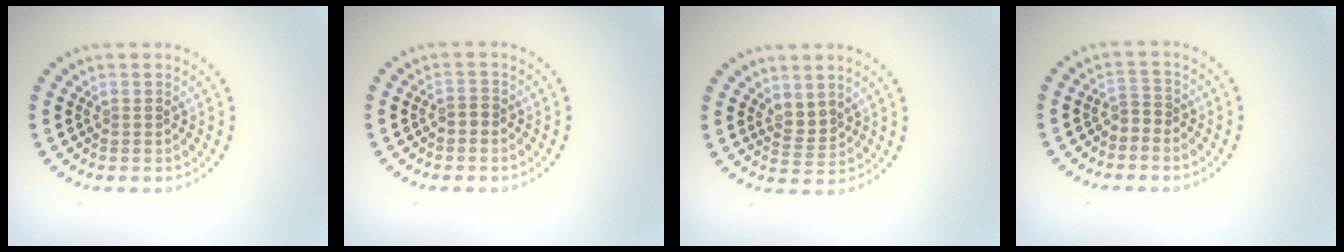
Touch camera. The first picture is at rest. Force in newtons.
{"total": 0.8, "press": 0.8, "slide": 0.2}
{"total": 1.8, "press": 1.4, "slide": 1.2}
{"total": 1.0, "press": 0.7, "slide": 0.7}